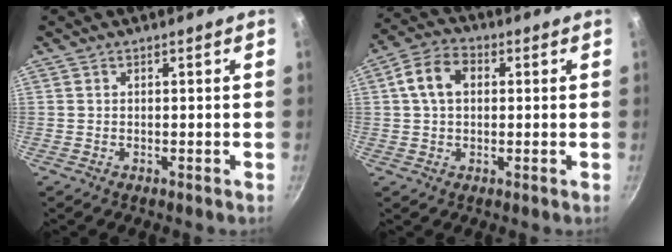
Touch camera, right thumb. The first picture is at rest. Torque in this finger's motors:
{"motor_torque": [-0.80, 1.03, 0.83, 0.22, 0.28]}